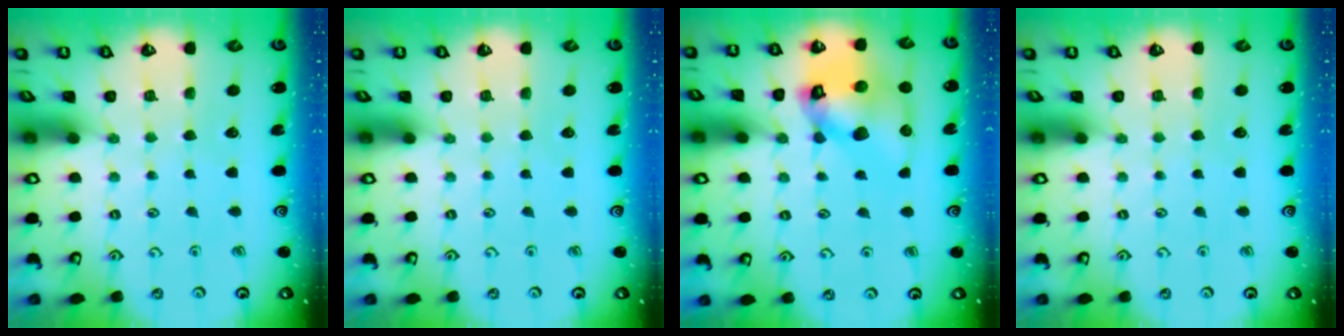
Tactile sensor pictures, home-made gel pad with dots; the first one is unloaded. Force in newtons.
{"total": 0.0}
{"total": 14.9, "press": 14.7, "slide": 2.0}
{"total": 0.0}